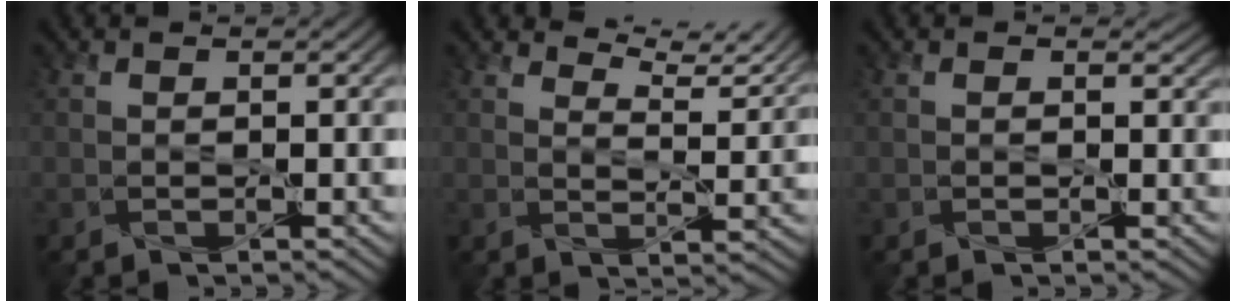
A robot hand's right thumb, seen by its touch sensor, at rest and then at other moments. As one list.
[{"total": 6.4, "force": [5.5, 1.4, 3.0], "torque": [-0.064, 0.006, 0.085]}, {"total": 0.7, "force": [0.3, 0.6, 0.1], "torque": [-0.004, -0.004, 0.003]}]